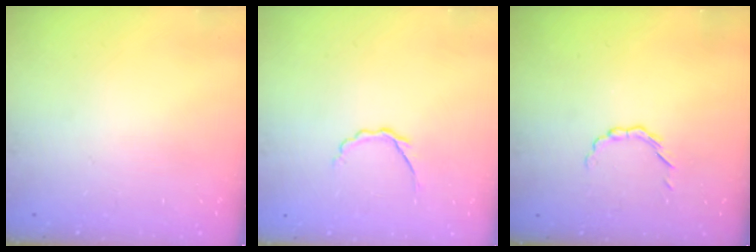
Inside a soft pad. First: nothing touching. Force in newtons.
{"total": 2.9, "press": 2.7, "slide": 0.8}
{"total": 2.4, "press": 2.2, "slide": 0.8}